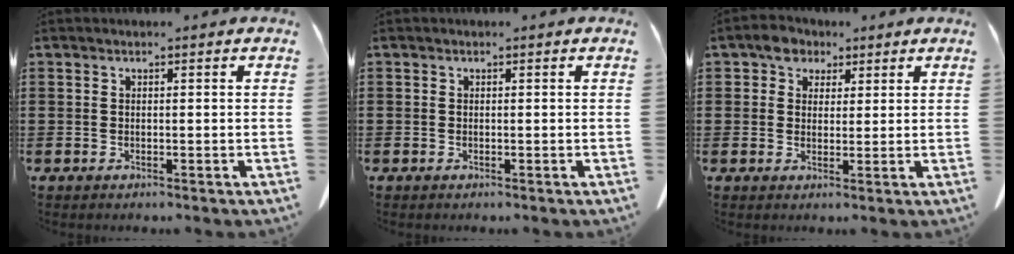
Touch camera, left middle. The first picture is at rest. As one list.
[{"total": 0.0}, {"total": 3.9, "force": [2.5, 2.9, 0.9], "torque": [-0.025, 0.011, 0.043]}]